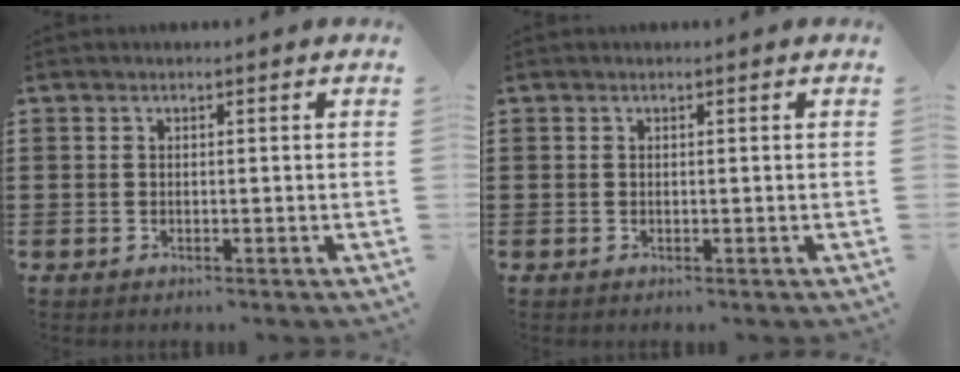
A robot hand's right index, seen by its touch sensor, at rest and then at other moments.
{"total": 0.0}